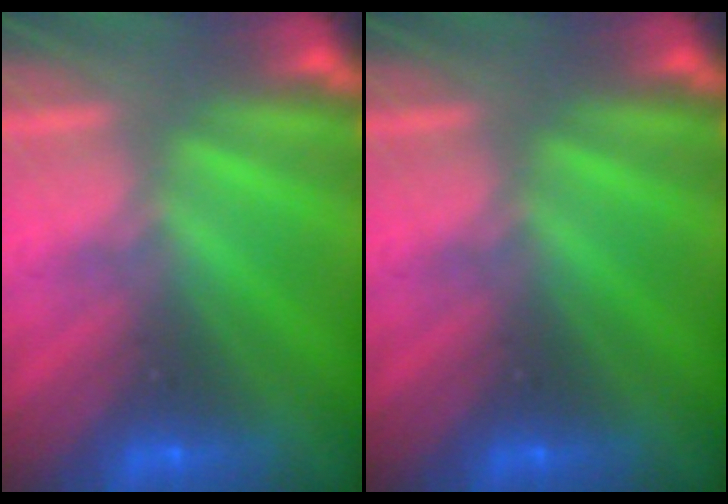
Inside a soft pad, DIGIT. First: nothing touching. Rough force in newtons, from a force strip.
{"total": 0.0}